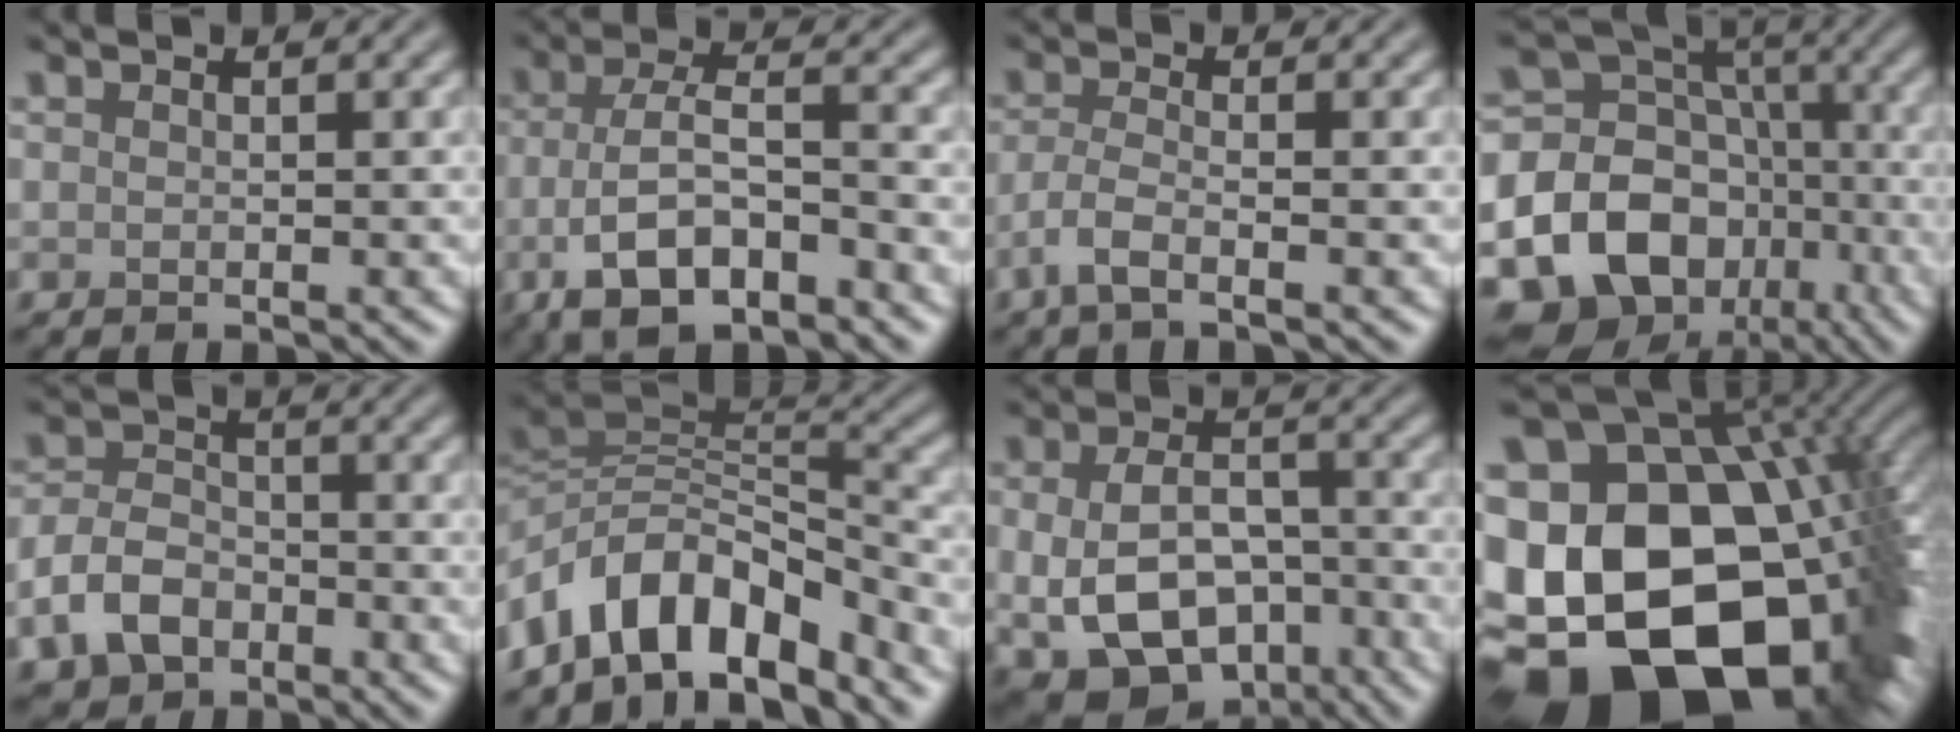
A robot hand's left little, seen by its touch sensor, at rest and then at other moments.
{"total": 6.8, "force": [-3.0, 2.7, 5.5], "torque": [-0.102, -0.001, -0.061]}
{"total": 2.7, "force": [-1.5, 0.6, 2.1], "torque": [-0.046, -0.002, -0.042]}
{"total": 18.9, "force": [-7.9, 15.4, 7.6], "torque": [-0.161, -0.021, -0.128]}
{"total": 5.1, "force": [-2.5, 3.5, 2.6], "torque": [-0.054, -0.002, -0.054]}
{"total": 10.2, "force": [-5.8, 5.2, 6.6], "torque": [-0.102, 0.013, -0.112]}
{"total": 10.3, "force": [-3.2, 6.5, 7.3], "torque": [-0.143, -0.024, -0.043]}
{"total": 23.4, "force": [-4.6, 16.6, 15.9], "torque": [-0.307, -0.061, -0.052]}